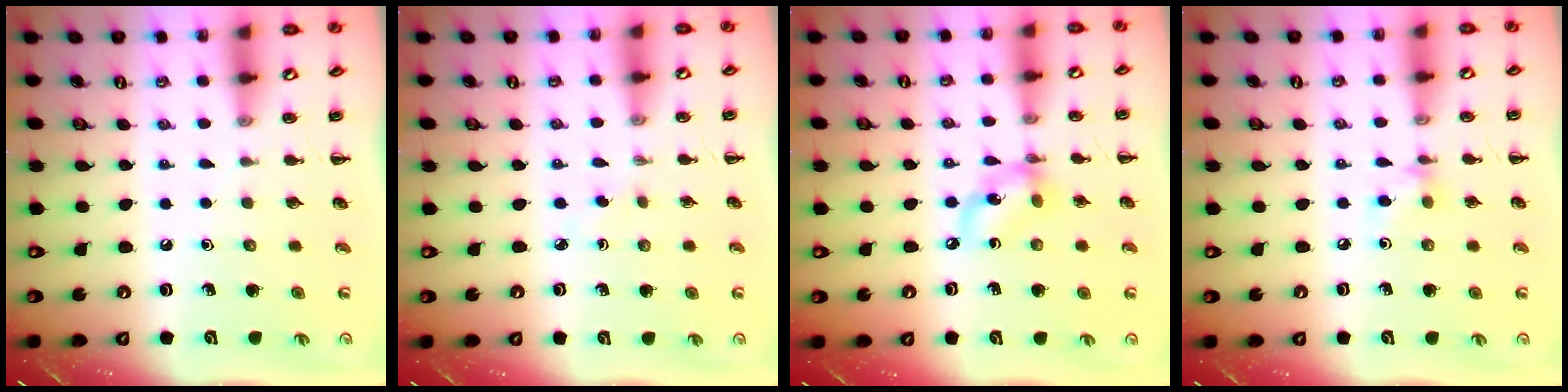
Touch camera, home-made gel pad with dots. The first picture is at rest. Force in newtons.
{"total": 1.7, "press": 1.5, "slide": 0.8}
{"total": 9.1, "press": 9.0, "slide": 1.8}
{"total": 5.1, "press": 5.0, "slide": 1.1}